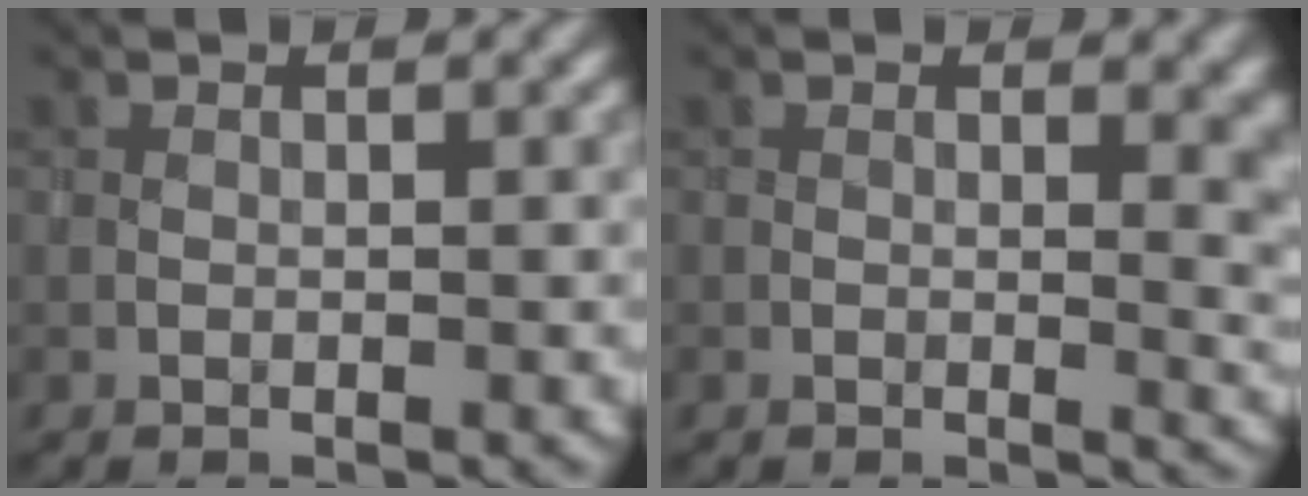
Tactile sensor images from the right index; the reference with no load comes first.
{"total": 4.7, "force": [0.3, 2.5, 4.0], "torque": [-0.047, -0.006, 0.008]}